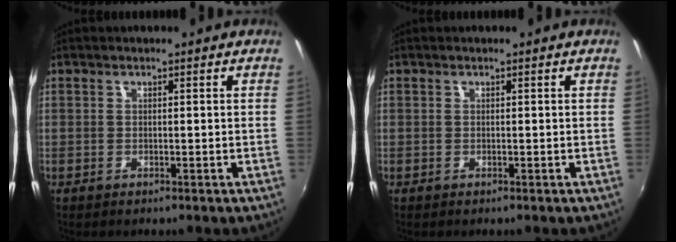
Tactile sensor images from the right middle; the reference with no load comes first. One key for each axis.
{"total": 0.0}